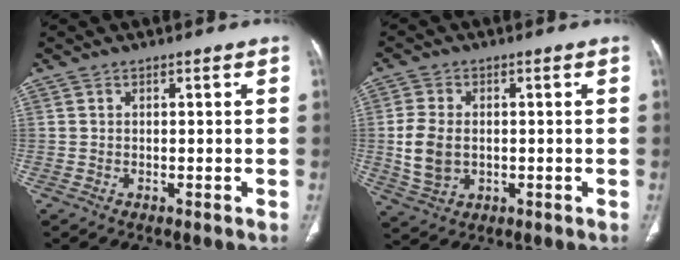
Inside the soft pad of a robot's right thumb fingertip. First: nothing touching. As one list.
[{"total": 7.7, "force": [-0.3, 5.5, 5.4], "torque": [-0.109, -0.002, 0.002]}]